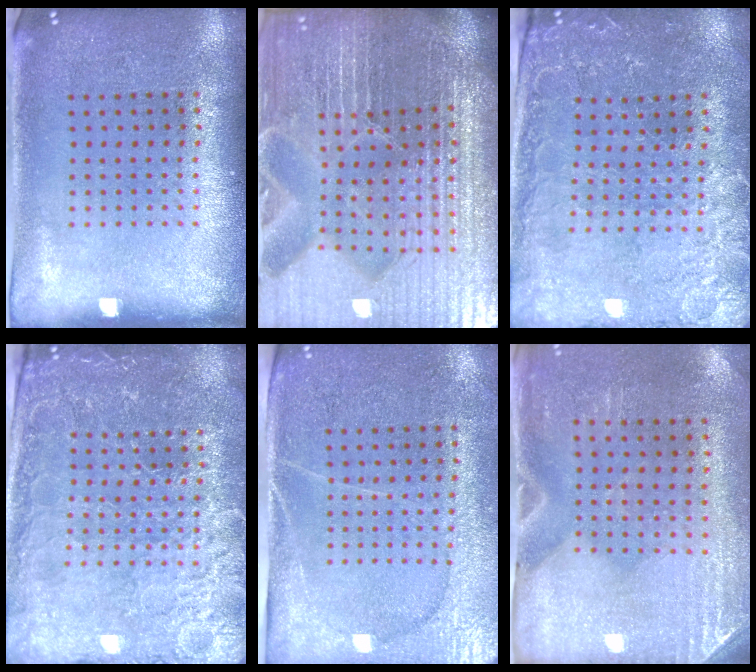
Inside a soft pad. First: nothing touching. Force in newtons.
{"total": 7.2, "press": 6.3, "slide": 3.5}
{"total": 0.7, "press": 0.6, "slide": 0.4}
{"total": 3.7, "press": 3.6, "slide": 1.0}
{"total": 3.0, "press": 2.8, "slide": 1.2}
{"total": 2.9, "press": 2.5, "slide": 1.4}